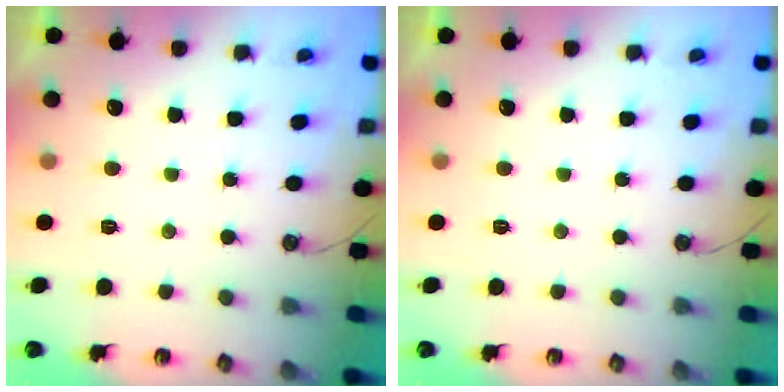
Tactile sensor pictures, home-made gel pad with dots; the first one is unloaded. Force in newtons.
{"total": 0.0}